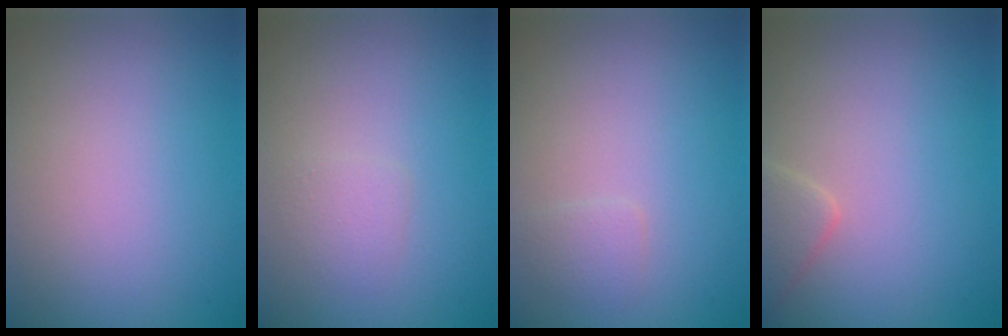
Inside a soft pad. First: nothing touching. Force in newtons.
{"total": 1.2, "press": 1.2, "slide": 0.0}
{"total": 1.0, "press": 1.0, "slide": 0.0}
{"total": 1.9, "press": 1.9, "slide": 0.2}